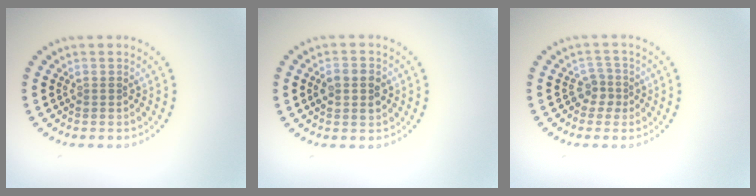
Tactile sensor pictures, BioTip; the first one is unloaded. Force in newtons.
{"total": 2.8, "press": 2.8, "slide": 0.1}
{"total": 1.9, "press": 1.4, "slide": 1.3}